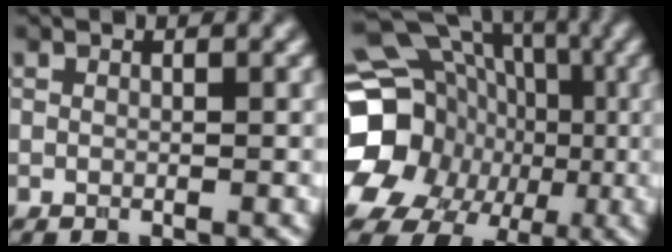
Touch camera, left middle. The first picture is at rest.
{"total": 22.4, "force": [-3.7, 19.6, 10.2], "torque": [-0.183, 0.008, -0.100]}